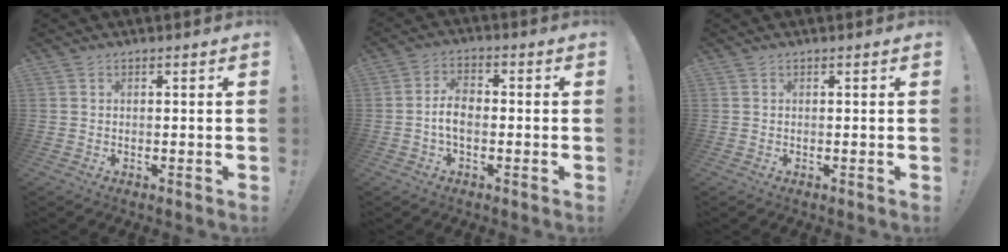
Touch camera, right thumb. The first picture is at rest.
{"total": 6.3, "force": [-1.1, 3.4, 5.2], "torque": [-0.098, 0.007, -0.021]}
{"total": 0.0}